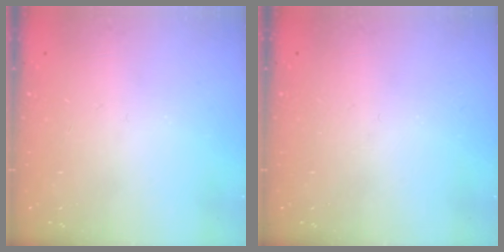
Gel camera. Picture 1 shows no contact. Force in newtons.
{"total": 0.0}